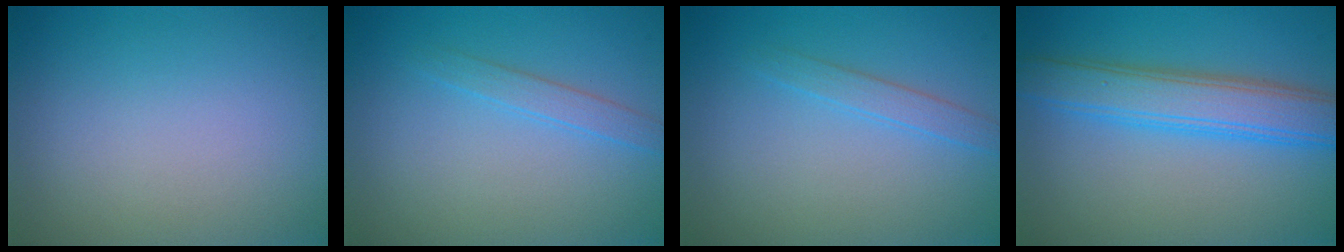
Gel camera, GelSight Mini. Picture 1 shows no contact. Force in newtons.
{"total": 1.5, "press": 1.5, "slide": 0.1}
{"total": 1.5, "press": 1.5, "slide": 0.1}
{"total": 5.4, "press": 5.4, "slide": 0.1}